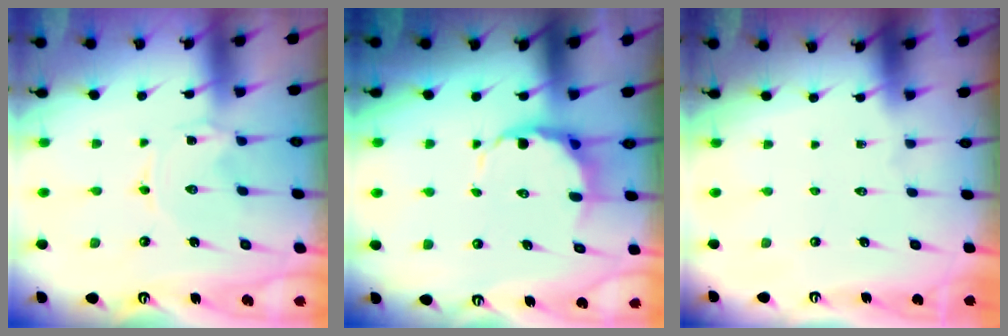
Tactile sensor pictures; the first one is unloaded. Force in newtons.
{"total": 6.7, "press": 6.2, "slide": 2.4}
{"total": 0.0}